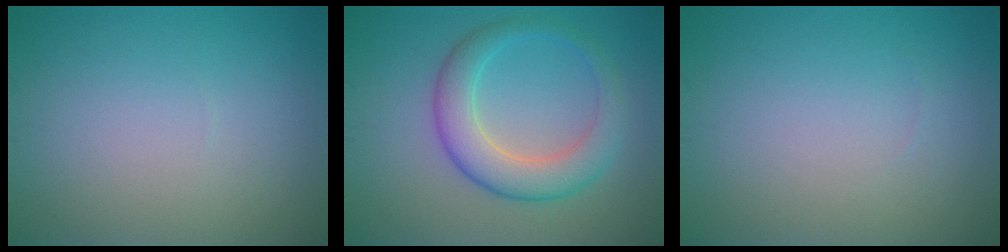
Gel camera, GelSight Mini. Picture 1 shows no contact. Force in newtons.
{"total": 5.2, "press": 5.2, "slide": 0.2}
{"total": 0.0}